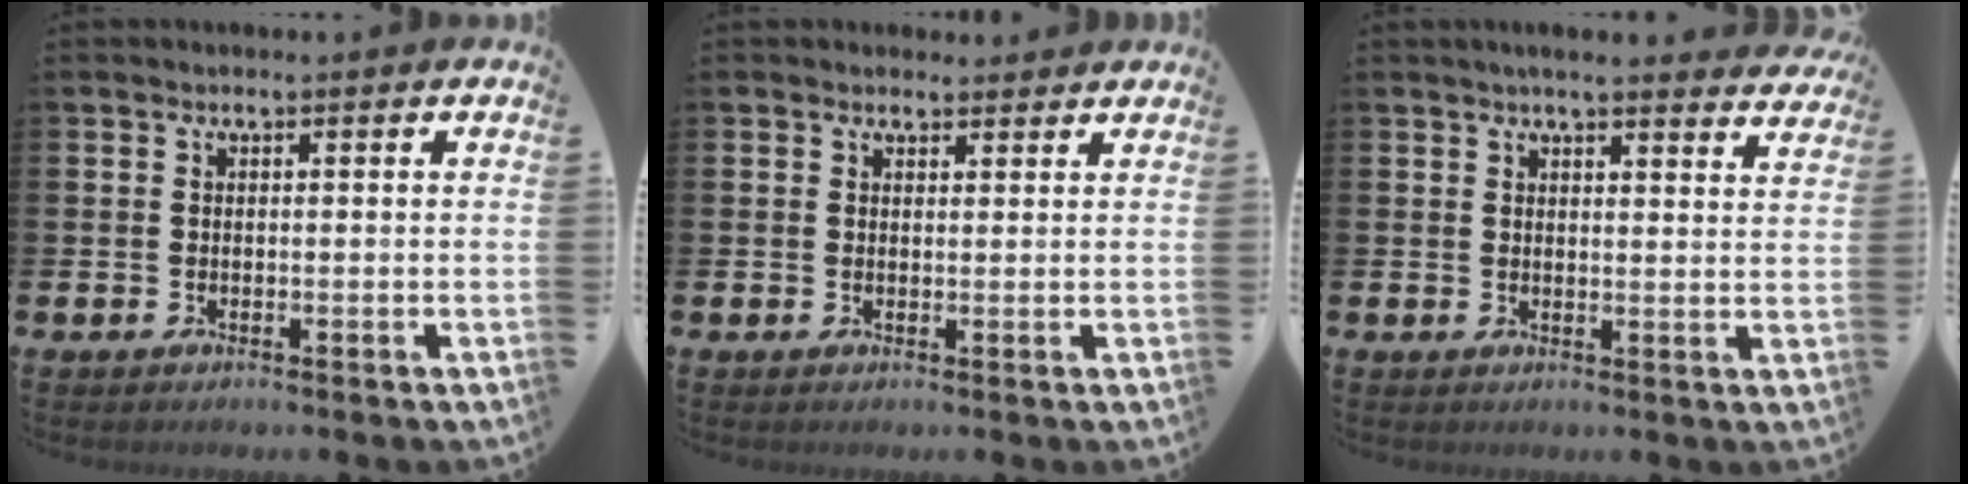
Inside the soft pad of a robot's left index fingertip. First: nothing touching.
{"total": 1.5, "force": [1.4, 0.6, 0.0], "torque": [0.006, -0.001, 0.024]}
{"total": 3.2, "force": [3.2, 0.1, 0.7], "torque": [-0.020, -0.012, 0.057]}